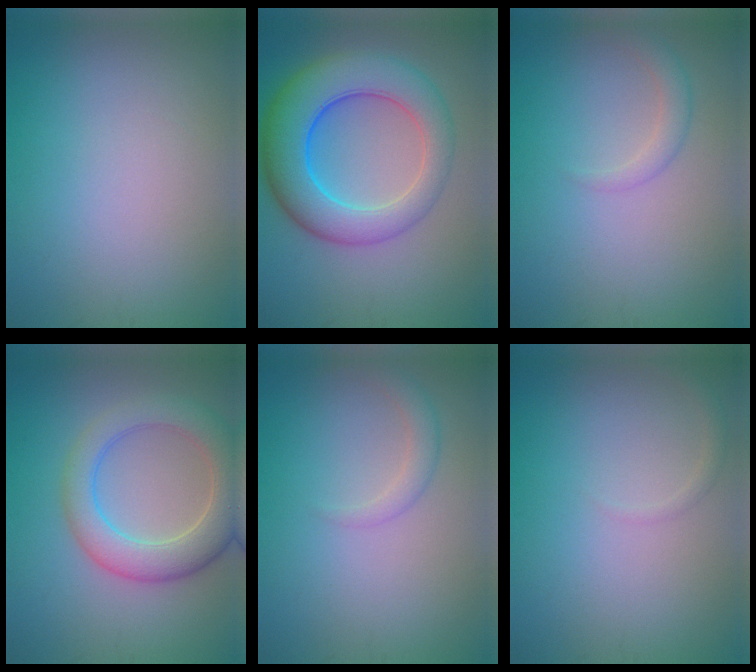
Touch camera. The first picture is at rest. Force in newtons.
{"total": 9.2, "press": 9.2, "slide": 0.3}
{"total": 1.7, "press": 1.7, "slide": 0.1}
{"total": 6.1, "press": 6.1, "slide": 0.5}
{"total": 1.7, "press": 1.7, "slide": 0.1}
{"total": 0.8, "press": 0.8, "slide": 0.1}